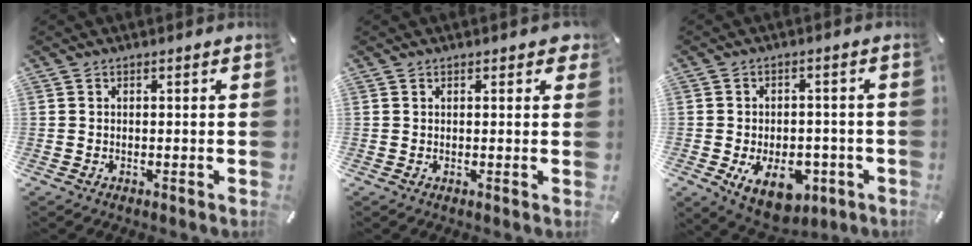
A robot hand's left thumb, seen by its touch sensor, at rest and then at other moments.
{"total": 1.2, "force": [0.7, 0.7, 0.7], "torque": [-0.007, 0.001, 0.010]}
{"total": 11.4, "force": [-4.4, 7.2, 7.6], "torque": [-0.120, 0.009, -0.071]}